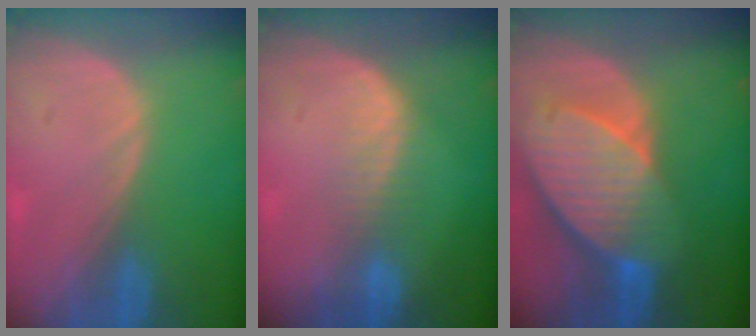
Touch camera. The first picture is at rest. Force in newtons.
{"total": 3.1, "press": 2.6, "slide": 1.7}
{"total": 10.5, "press": 9.2, "slide": 5.1}